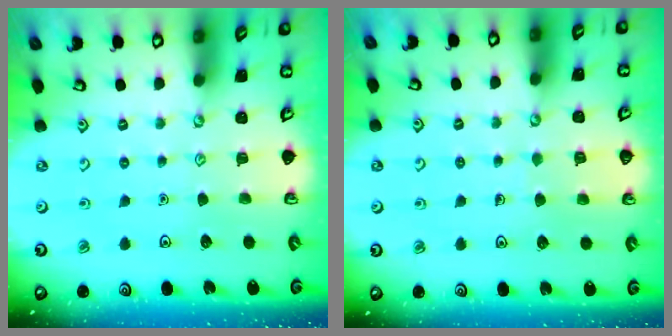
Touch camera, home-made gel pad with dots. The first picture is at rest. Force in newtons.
{"total": 3.1, "press": 3.1, "slide": 0.2}